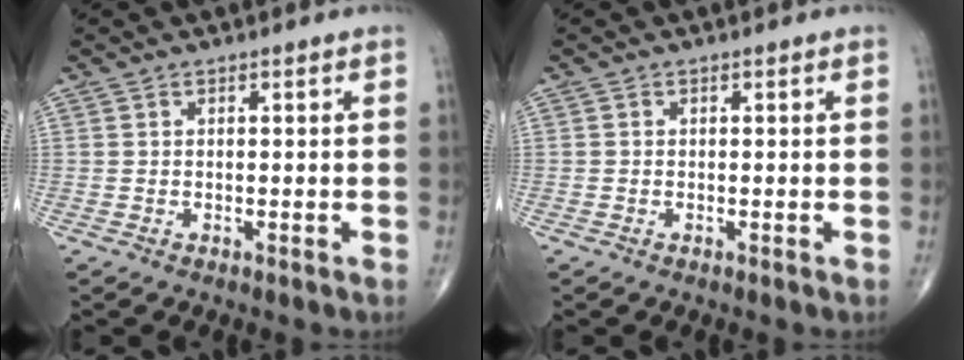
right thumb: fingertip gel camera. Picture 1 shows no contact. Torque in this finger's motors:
{"motor_torque": [-0.02, -0.22, -0.39, 0.12, -0.03]}